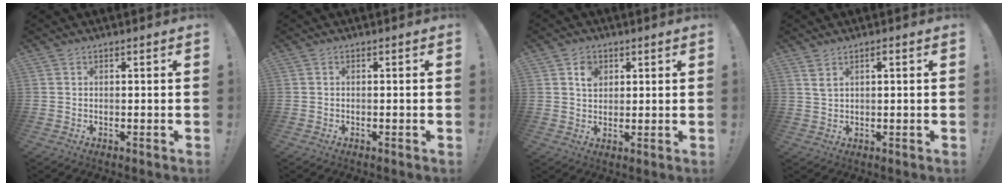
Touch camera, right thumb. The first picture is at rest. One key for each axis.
{"total": 0.0}
{"total": 4.8, "fx": 2.1, "fy": 3.9, "fz": 1.9, "tx": -0.014, "ty": -0.009, "tz": 0.033}
{"total": 2.5, "fx": 1.3, "fy": 0.7, "fz": 2.1, "tx": -0.041, "ty": -0.001, "tz": 0.022}